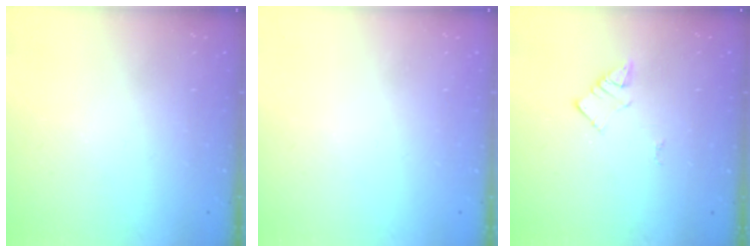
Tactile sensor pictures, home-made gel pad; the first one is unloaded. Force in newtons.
{"total": 0.0}
{"total": 3.3, "press": 3.3, "slide": 0.2}